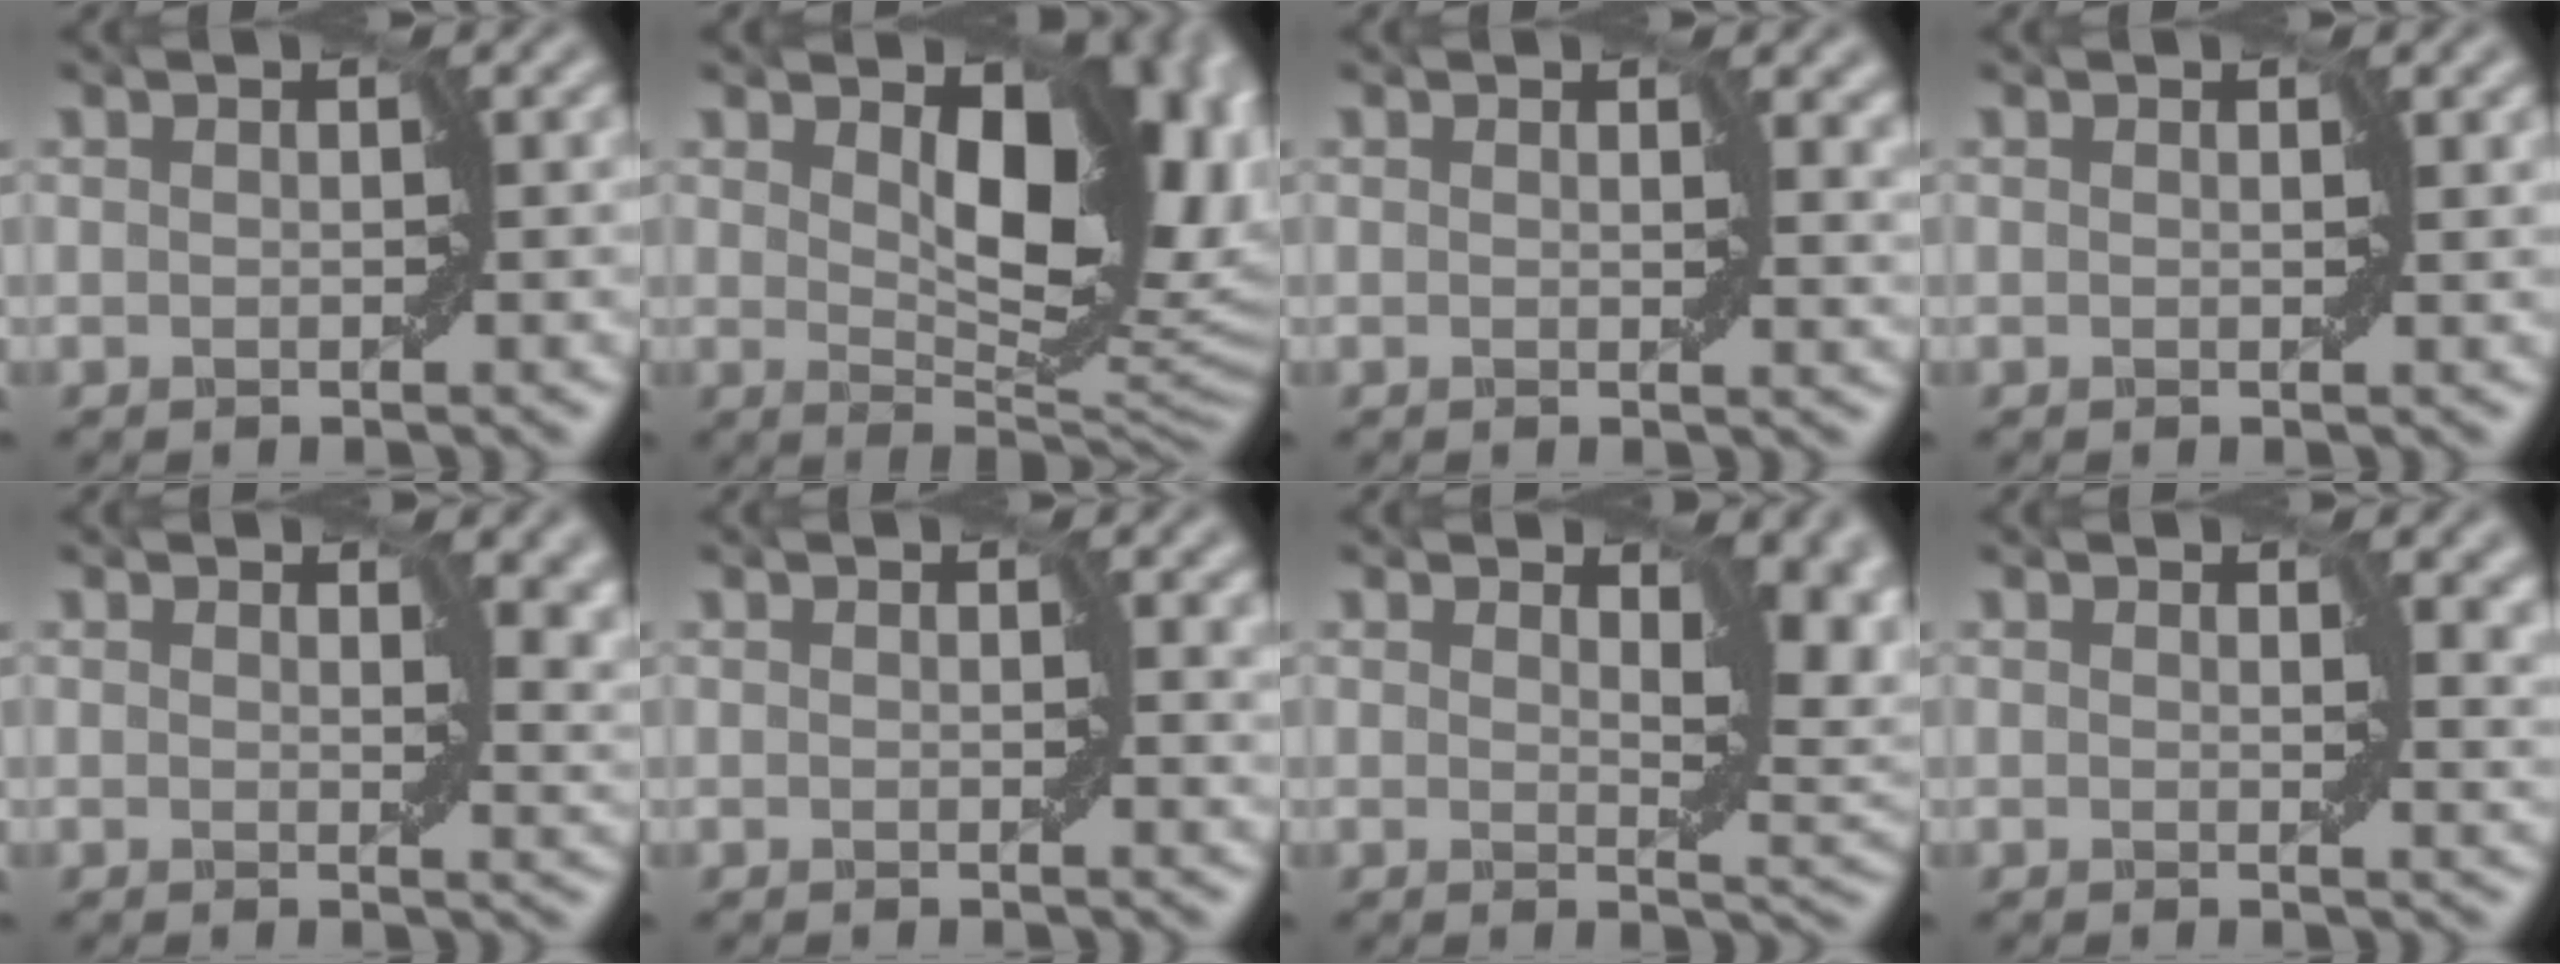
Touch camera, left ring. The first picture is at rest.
{"total": 13.1, "force": [2.2, 6.9, 10.9], "torque": [-0.154, -0.012, 0.042]}
{"total": 2.8, "force": [0.9, 1.8, 1.9], "torque": [-0.017, -0.001, 0.005]}
{"total": 0.5, "force": [0.3, 0.3, 0.3], "torque": [-0.003, -0.002, 0.001]}
{"total": 5.6, "force": [1.4, 3.6, 4.1], "torque": [-0.038, -0.004, 0.012]}
{"total": 1.9, "force": [0.4, 1.1, 1.4], "torque": [-0.015, -0.004, 0.001]}
{"total": 7.2, "force": [1.6, 3.6, 6.0], "torque": [-0.079, -0.006, 0.023]}
{"total": 3.9, "force": [1.1, 2.5, 2.8], "torque": [-0.024, -0.002, 0.007]}